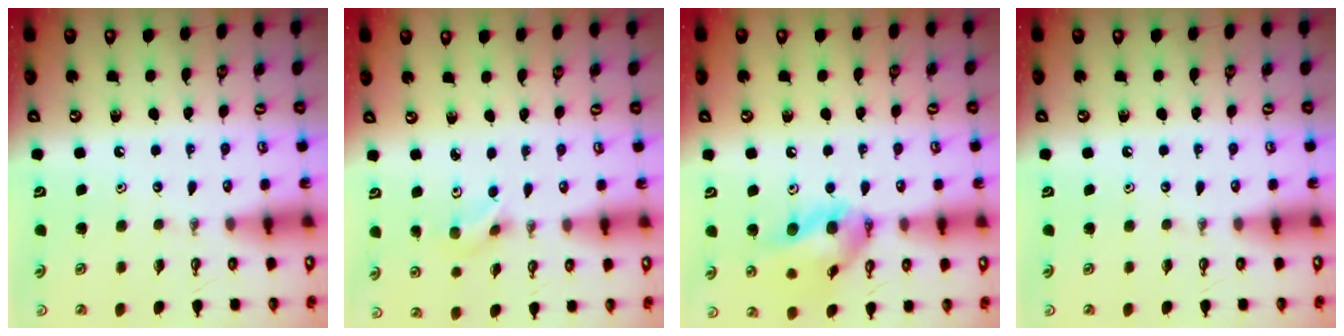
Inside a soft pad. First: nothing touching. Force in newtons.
{"total": 2.2, "press": 2.2, "slide": 0.1}
{"total": 14.1, "press": 13.6, "slide": 3.8}
{"total": 0.0}